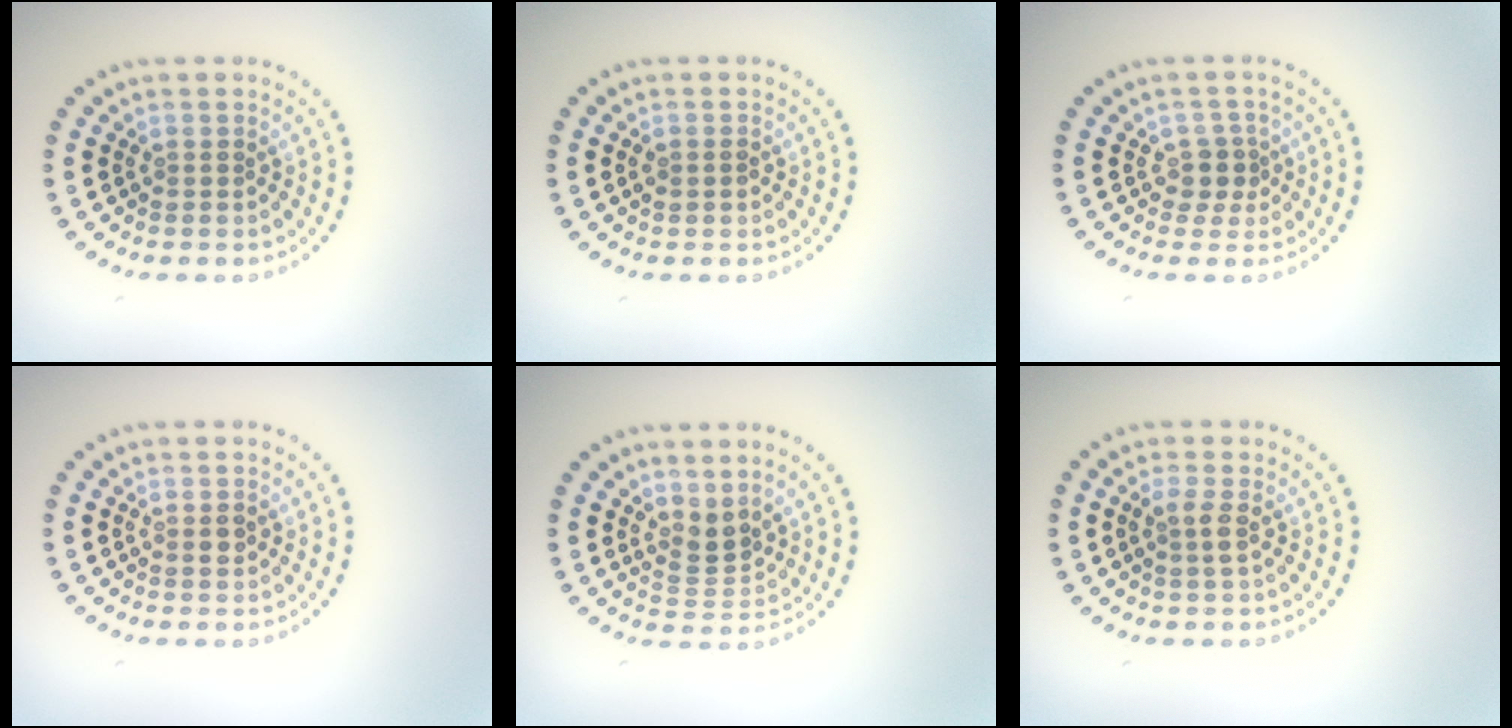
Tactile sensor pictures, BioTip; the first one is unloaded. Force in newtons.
{"total": 0.8, "press": 0.8, "slide": 0.0}
{"total": 1.8, "press": 1.4, "slide": 1.1}
{"total": 1.0, "press": 1.0, "slide": 0.3}
{"total": 2.3, "press": 1.6, "slide": 1.6}
{"total": 1.5, "press": 1.3, "slide": 0.7}